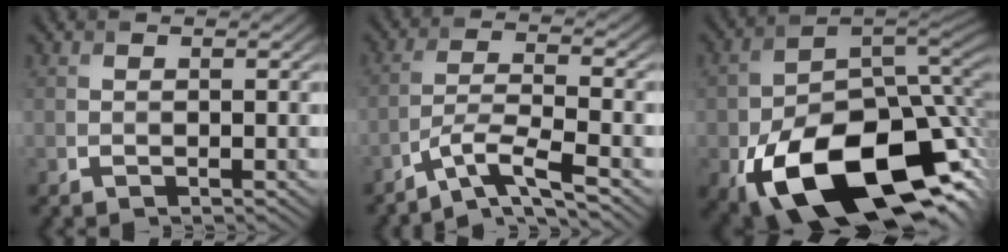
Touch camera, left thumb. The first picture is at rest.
{"total": 6.4, "force": [-4.7, 0.8, 4.2], "torque": [-0.077, 0.004, -0.091]}
{"total": 19.5, "force": [-7.0, 12.4, 13.4], "torque": [-0.237, -0.057, -0.086]}